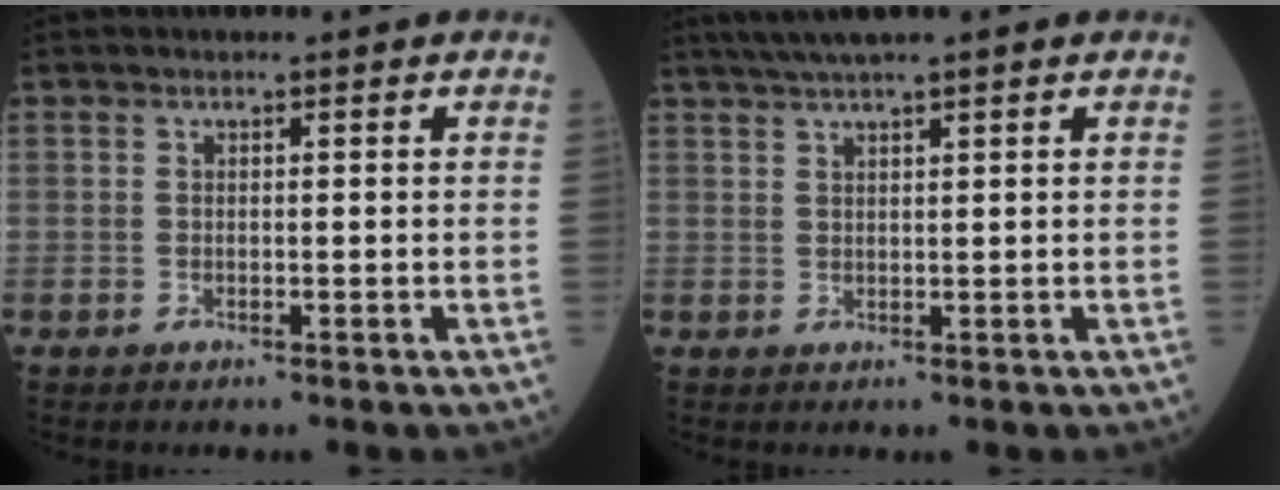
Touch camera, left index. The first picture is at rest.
{"total": 5.1, "force": [3.9, -0.3, 3.2], "torque": [-0.063, 0.029, 0.072]}